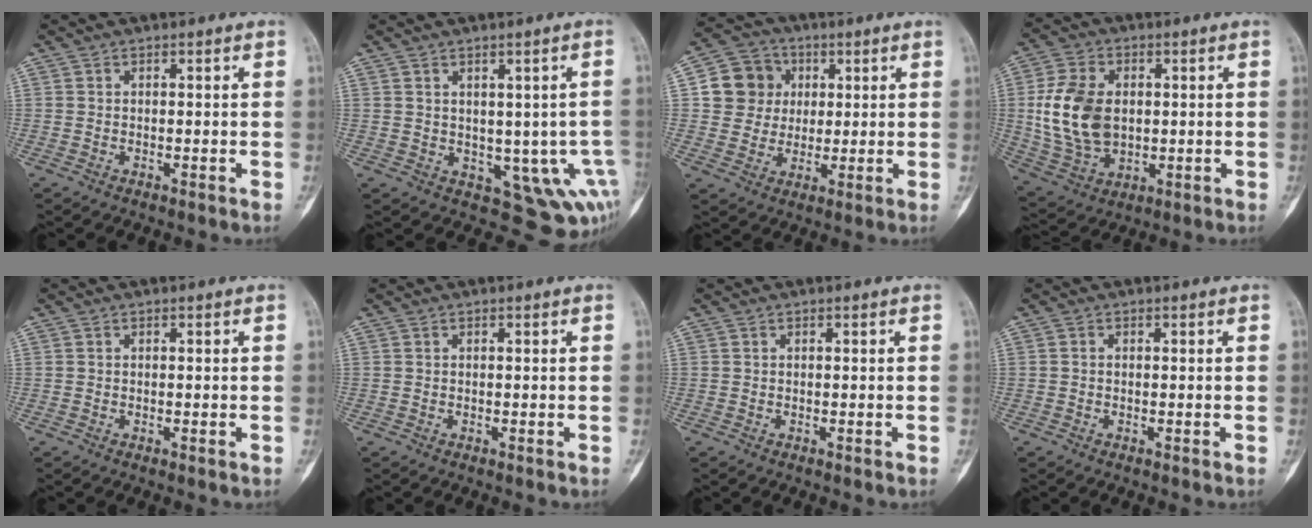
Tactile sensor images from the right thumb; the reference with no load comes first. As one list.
[{"total": 9.3, "force": [-0.7, 5.5, 7.5], "torque": [-0.066, -0.010, 0.012]}, {"total": 9.9, "force": [2.1, 9.2, 2.9], "torque": [-0.018, 0.003, 0.033]}, {"total": 14.6, "force": [1.0, 10.0, 10.6], "torque": [-0.194, -0.003, 0.030]}, {"total": 0.0}, {"total": 0.0}, {"total": 0.0}, {"total": 0.0}]